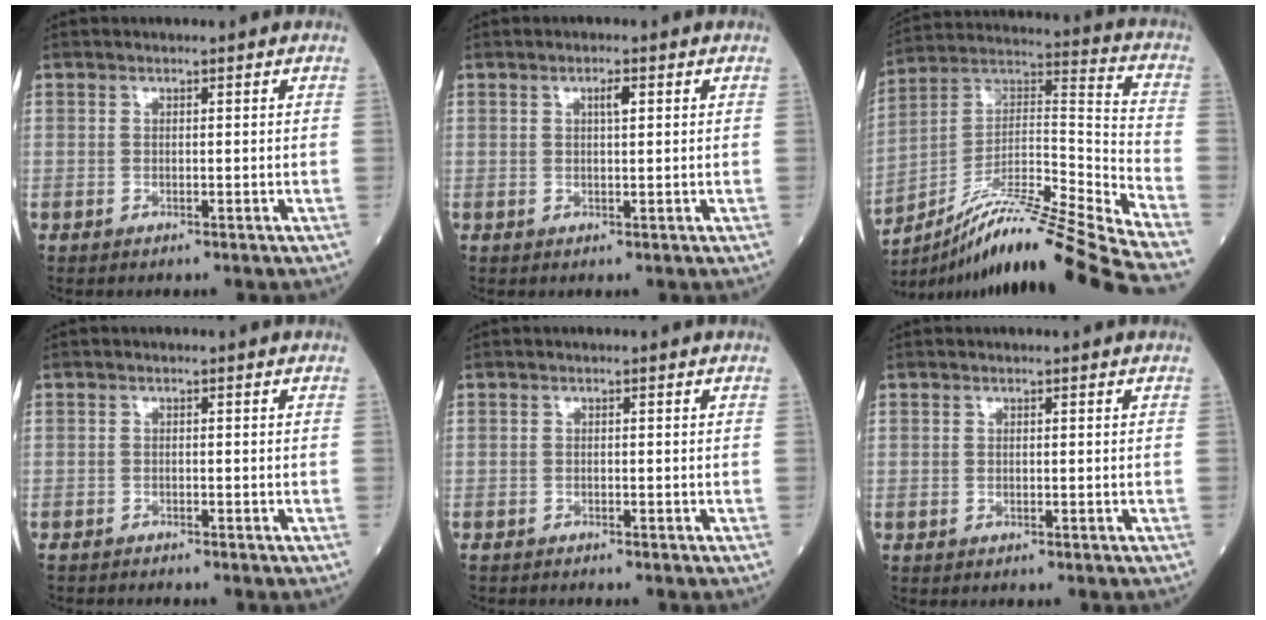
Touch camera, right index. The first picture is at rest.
{"total": 1.7, "force": [0.6, 0.3, 1.6], "torque": [-0.026, 0.001, 0.009]}
{"total": 23.9, "force": [-19.9, -2.4, 13.0], "torque": [-0.193, 0.004, -0.338]}
{"total": 2.2, "force": [-2.1, 0.1, 0.2], "torque": [-0.004, -0.006, -0.036]}
{"total": 1.5, "force": [-1.5, 0.1, 0.1], "torque": [-0.005, -0.004, -0.026]}
{"total": 0.0}